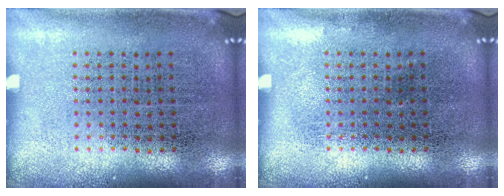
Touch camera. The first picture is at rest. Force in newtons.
{"total": 0.0}